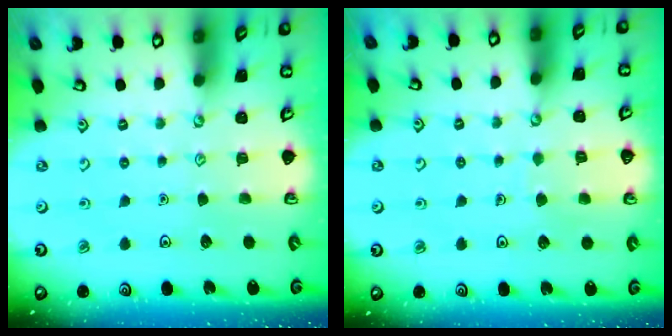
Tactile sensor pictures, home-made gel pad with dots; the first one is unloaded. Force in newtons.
{"total": 4.0, "press": 3.9, "slide": 0.3}